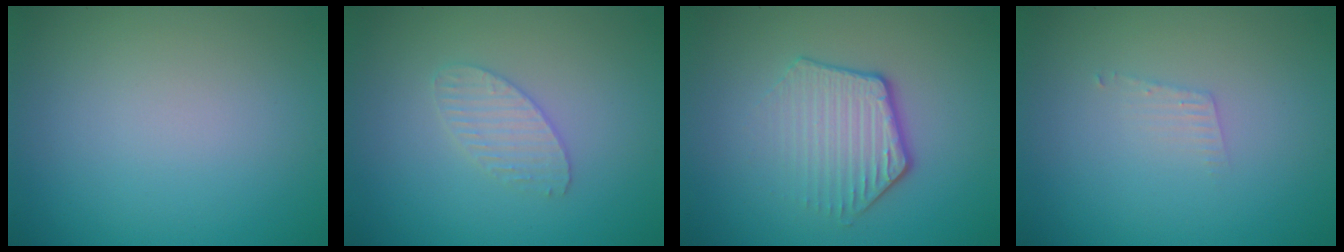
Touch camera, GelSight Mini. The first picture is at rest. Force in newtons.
{"total": 2.0, "press": 2.0, "slide": 0.1}
{"total": 3.9, "press": 3.0, "slide": 2.5}
{"total": 0.9, "press": 0.9, "slide": 0.1}